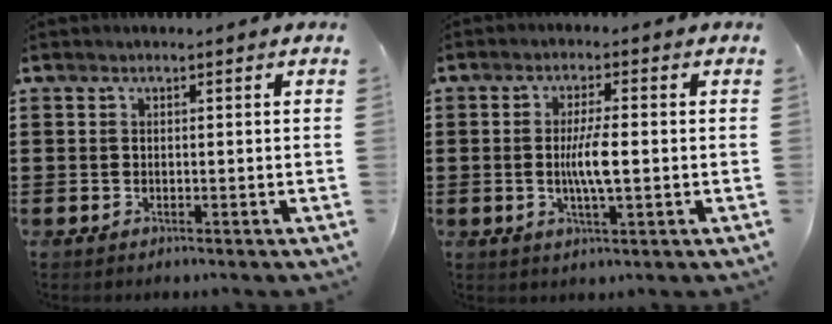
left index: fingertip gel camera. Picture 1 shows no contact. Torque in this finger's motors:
{"motor_torque": [1.01, 0.50, 0.46, 0.16]}